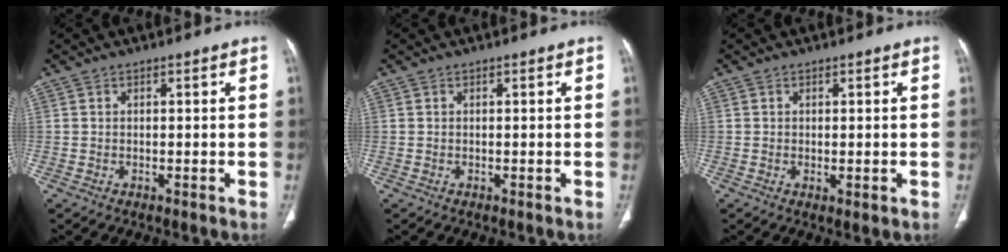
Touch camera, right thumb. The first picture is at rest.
{"total": 0.0}
{"total": 1.4, "force": [-0.2, 0.5, 1.3], "torque": [-0.025, -0.007, 0.002]}